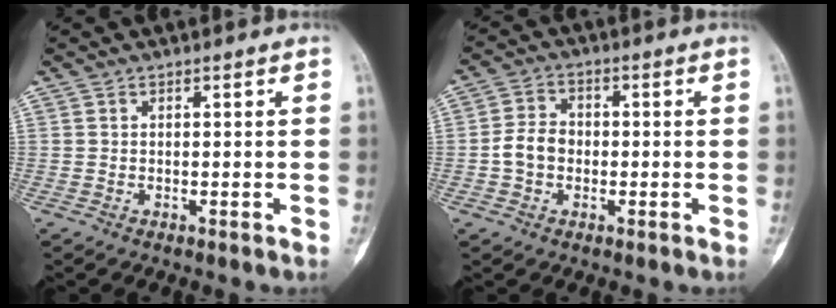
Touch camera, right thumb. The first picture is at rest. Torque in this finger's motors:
{"motor_torque": [0.36, 0.38, 0.27, -0.36, 0.04]}